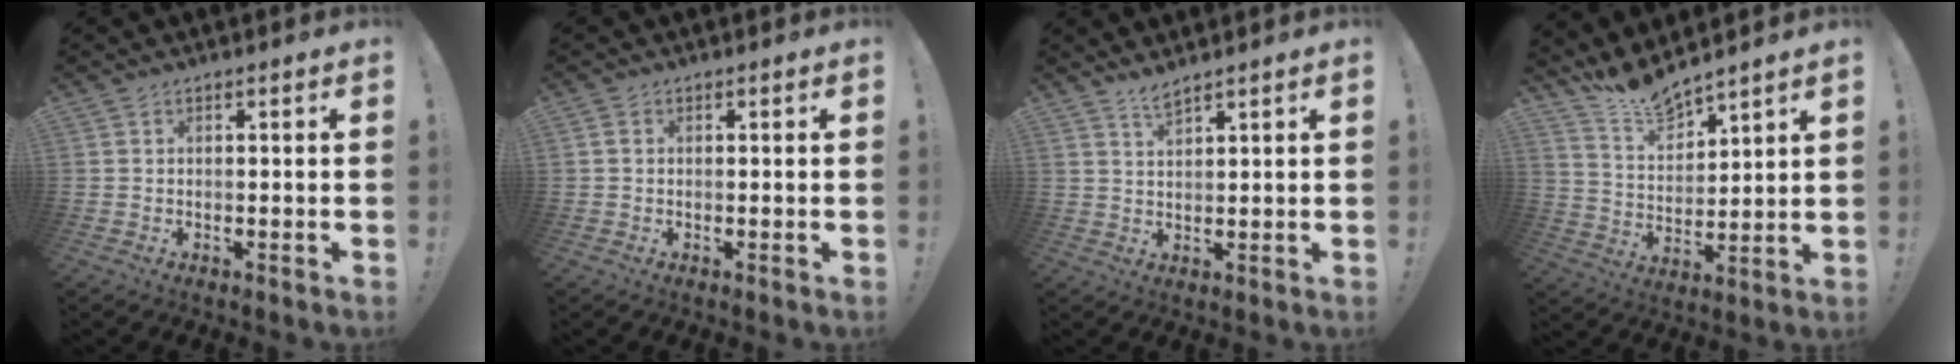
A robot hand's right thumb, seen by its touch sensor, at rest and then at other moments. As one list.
[{"total": 1.0, "force": [0.1, 0.8, 0.6], "torque": [-0.012, 0.004, 0.003]}, {"total": 3.2, "force": [2.8, 0.1, 1.4], "torque": [-0.018, -0.022, 0.047]}, {"total": 10.0, "force": [9.7, 1.3, 2.0], "torque": [-0.050, -0.082, 0.178]}]